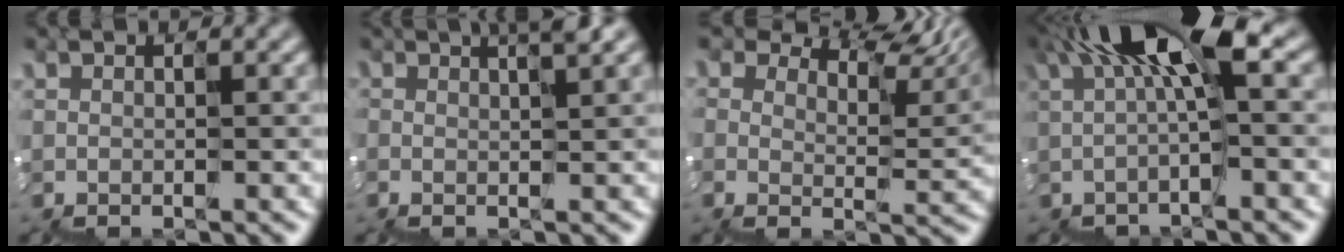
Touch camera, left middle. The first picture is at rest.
{"total": 3.4, "force": [1.3, 0.7, 3.1], "torque": [-0.026, 0.013, 0.011]}
{"total": 8.5, "force": [6.0, 4.1, 4.4], "torque": [-0.073, 0.005, 0.101]}
{"total": 7.0, "force": [2.0, 1.6, 6.5], "torque": [-0.127, 0.013, 0.026]}